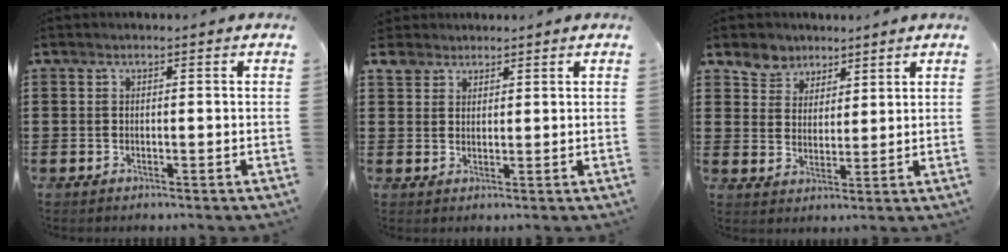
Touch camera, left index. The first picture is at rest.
{"total": 3.3, "force": [2.4, 2.2, 0.2], "torque": [-0.018, 0.009, 0.048]}
{"total": 4.5, "force": [3.5, 2.8, -0.3], "torque": [-0.019, -0.001, 0.064]}